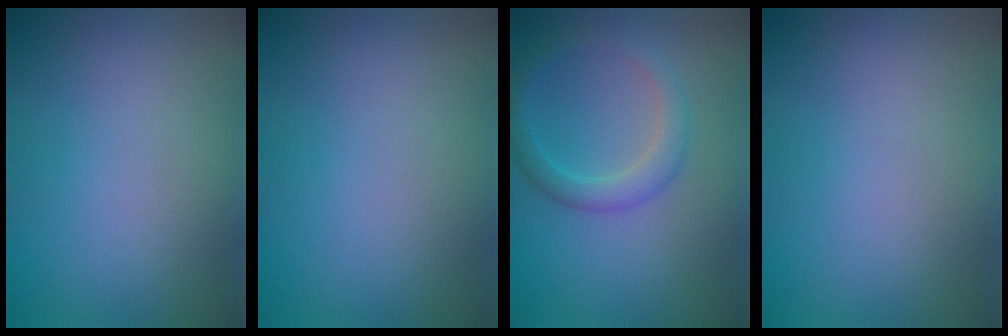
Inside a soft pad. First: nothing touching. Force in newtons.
{"total": 0.0}
{"total": 2.7, "press": 2.7, "slide": 0.1}
{"total": 0.0}